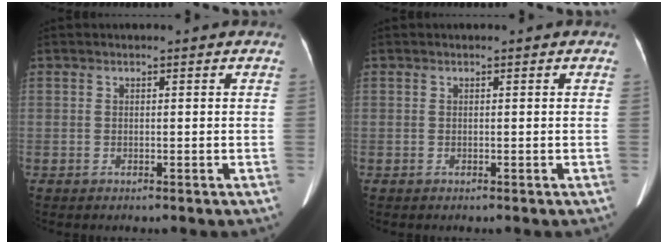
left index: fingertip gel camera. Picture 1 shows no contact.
{"total": 0.0}